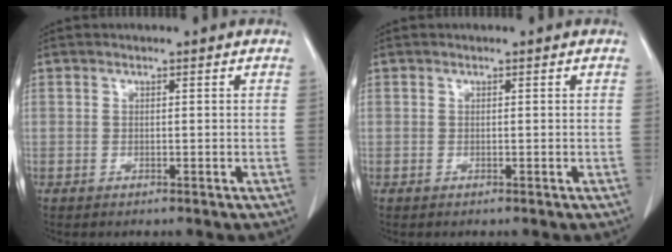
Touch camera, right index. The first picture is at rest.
{"total": 0.0}